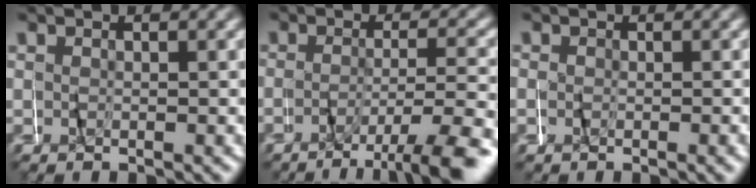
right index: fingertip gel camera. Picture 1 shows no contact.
{"total": 5.7, "force": [-4.5, 0.1, 3.5], "torque": [-0.053, -0.010, -0.077]}
{"total": 0.5, "force": [-0.1, 0.5, -0.2], "torque": [0.001, 0.000, -0.004]}